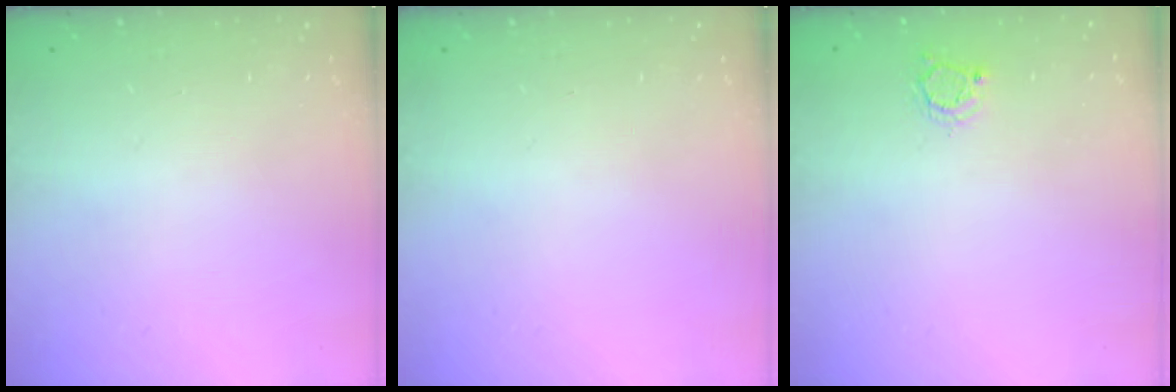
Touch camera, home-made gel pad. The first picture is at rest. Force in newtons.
{"total": 0.0}
{"total": 2.8, "press": 2.8, "slide": 0.3}